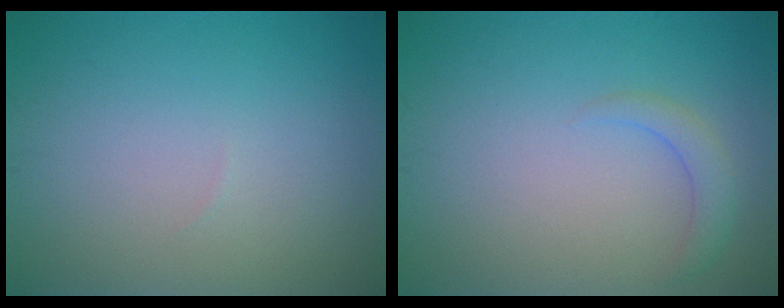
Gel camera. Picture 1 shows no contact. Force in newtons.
{"total": 1.6, "press": 1.6, "slide": 0.2}